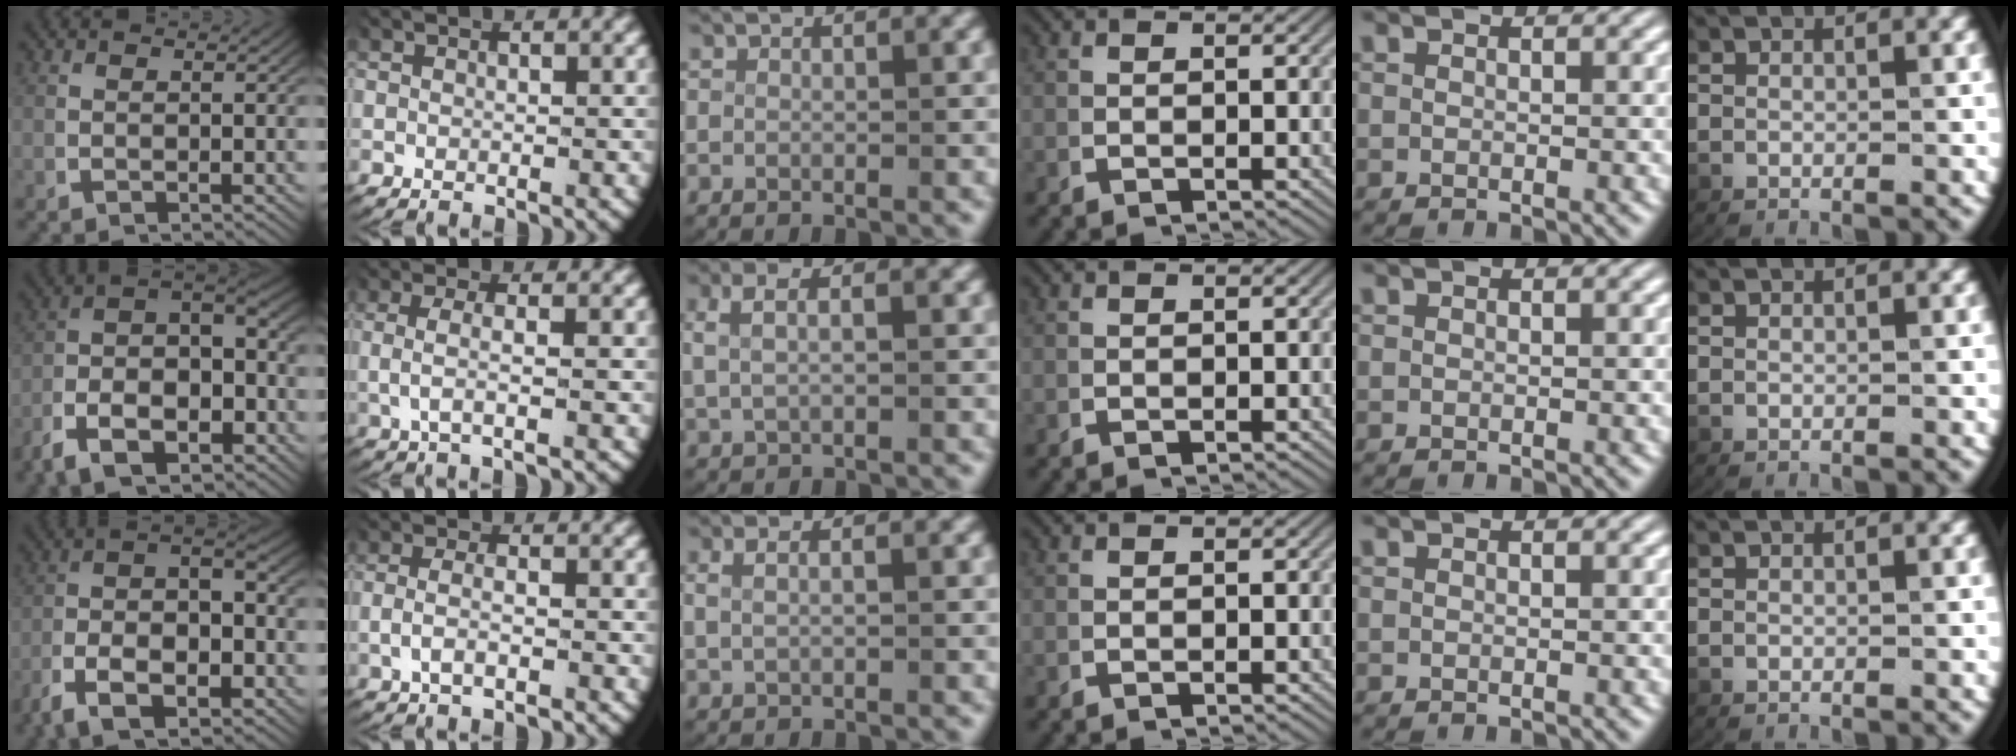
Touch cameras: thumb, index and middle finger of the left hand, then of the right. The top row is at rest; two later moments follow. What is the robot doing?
{"motion": "lift_and_place", "object": "towel"}